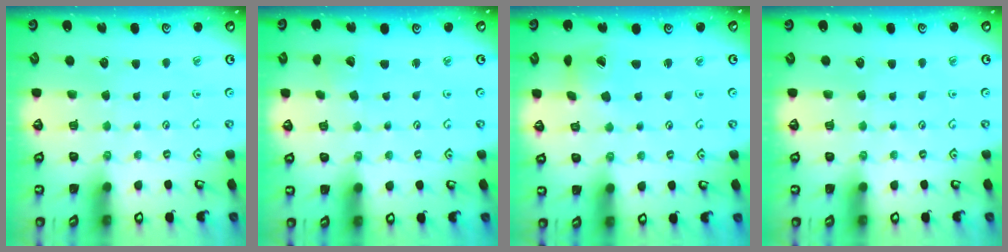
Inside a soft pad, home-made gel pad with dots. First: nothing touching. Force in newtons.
{"total": 1.8, "press": 1.8, "slide": 0.1}
{"total": 3.0, "press": 2.9, "slide": 0.5}
{"total": 0.0}